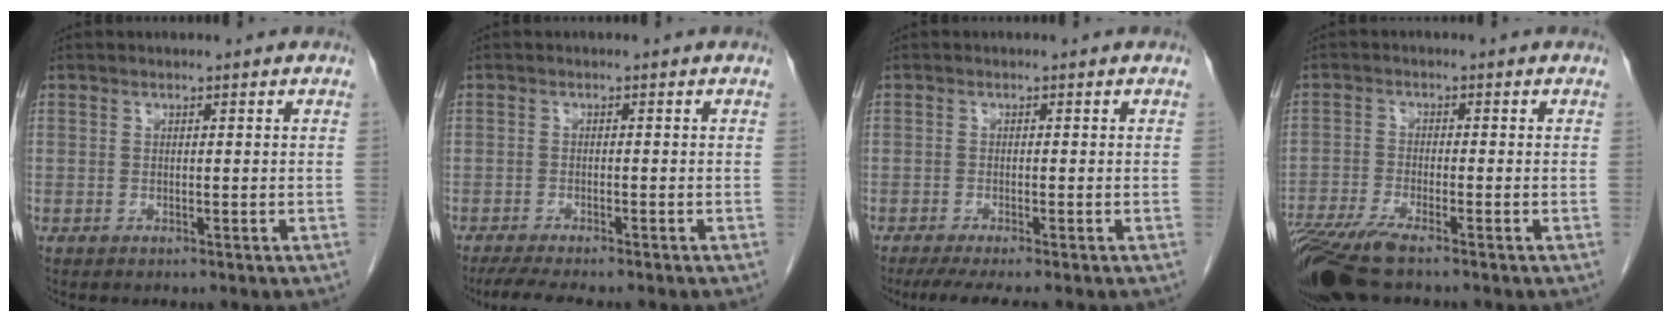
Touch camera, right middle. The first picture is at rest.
{"total": 6.7, "force": [-5.6, 0.8, 3.6], "torque": [-0.051, -0.014, -0.087]}
{"total": 5.0, "force": [-4.0, 0.0, 3.0], "torque": [-0.043, -0.012, -0.065]}
{"total": 9.5, "force": [-7.2, 1.2, 6.1], "torque": [-0.119, -0.021, -0.132]}